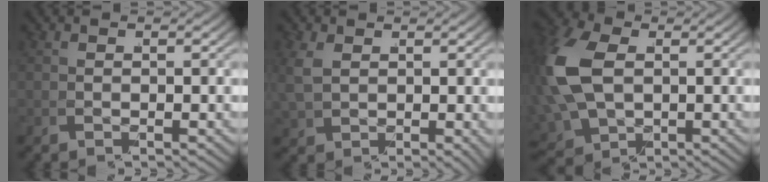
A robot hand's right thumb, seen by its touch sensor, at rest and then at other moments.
{"total": 2.7, "force": [1.5, 1.5, 1.8], "torque": [-0.041, -0.004, 0.042]}
{"total": 9.7, "force": [0.7, 7.3, 6.3], "torque": [-0.176, -0.046, 0.046]}